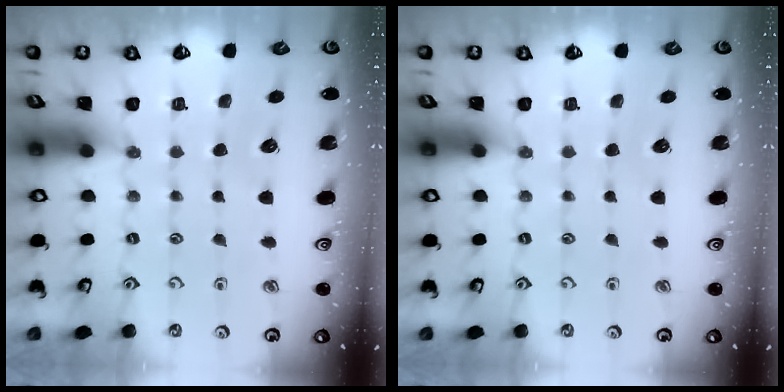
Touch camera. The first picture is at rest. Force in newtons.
{"total": 0.0}